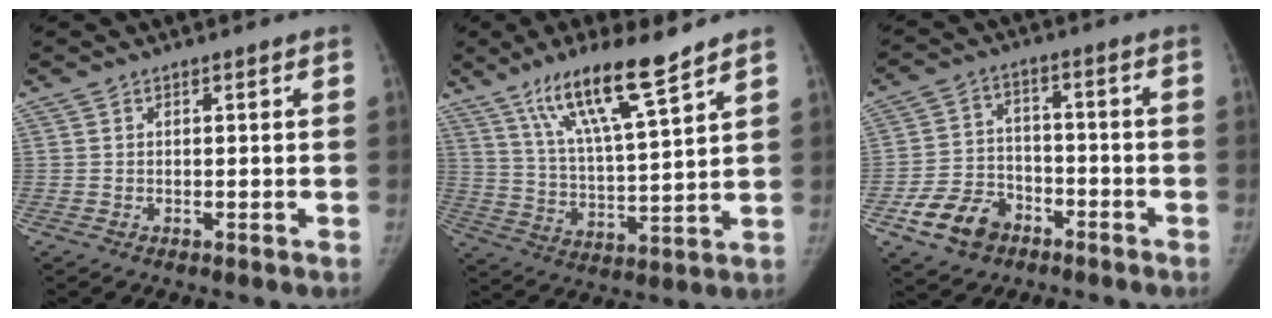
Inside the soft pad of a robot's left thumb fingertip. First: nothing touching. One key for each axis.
{"total": 14.6, "fx": 10.0, "fy": 1.8, "fz": 10.5, "tx": -0.180, "ty": -0.048, "tz": 0.185}
{"total": 10.0, "fx": -5.5, "fy": 7.2, "fz": 4.2, "tx": -0.052, "ty": 0.033, "tz": -0.097}